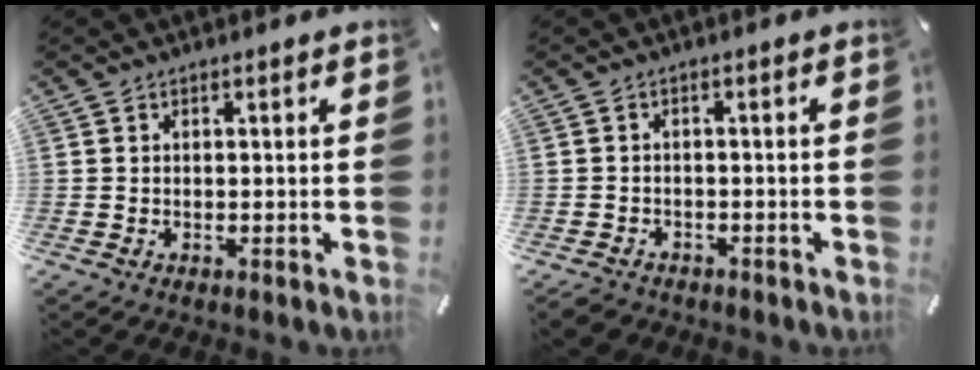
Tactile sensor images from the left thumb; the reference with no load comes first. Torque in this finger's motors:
{"motor_torque": [0.00, 0.00, 0.06, 0.06, 0.00]}